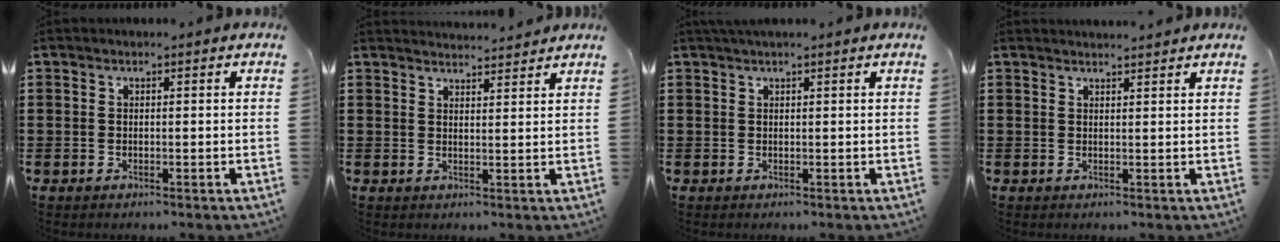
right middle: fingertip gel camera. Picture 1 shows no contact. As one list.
[{"total": 2.7, "force": [2.7, -0.2, -0.4], "torque": [-0.002, -0.009, 0.051]}, {"total": 1.0, "force": [0.8, 0.0, 0.6], "torque": [-0.012, 0.001, 0.014]}, {"total": 1.5, "force": [1.5, -0.2, 0.1], "torque": [-0.004, 0.000, 0.028]}]